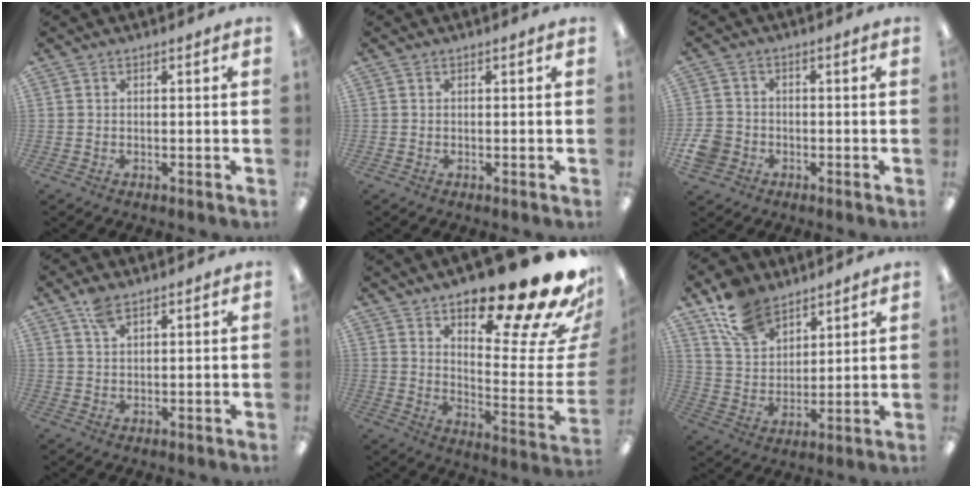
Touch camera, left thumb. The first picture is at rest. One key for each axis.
{"total": 0.0}
{"total": 5.7, "fx": -2.1, "fy": 4.7, "fz": 2.5, "tx": -0.058, "ty": 0.014, "tz": -0.039}
{"total": 4.1, "fx": 2.9, "fy": 1.6, "fz": 2.4, "tx": -0.047, "ty": -0.004, "tz": 0.052}
{"total": 24.7, "fx": 18.8, "fy": 4.9, "fz": 15.2, "tx": -0.196, "ty": -0.142, "tz": 0.291}
{"total": 12.8, "fx": 9.3, "fy": 7.2, "fz": 4.9, "tx": -0.105, "ty": -0.038, "tz": 0.182}